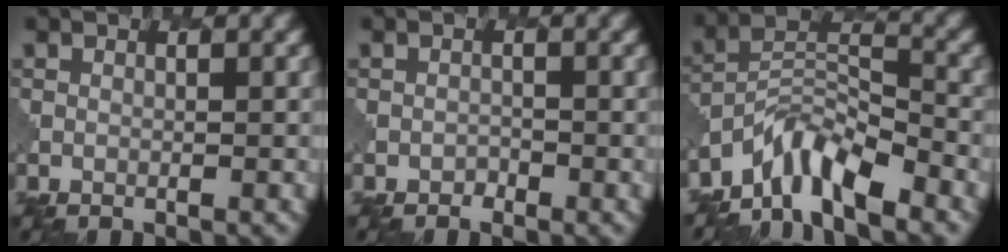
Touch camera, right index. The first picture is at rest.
{"total": 0.6, "force": [-0.3, 0.4, -0.3], "torque": [0.006, -0.002, -0.005]}
{"total": 5.9, "force": [-5.0, 1.6, 2.6], "torque": [-0.042, 0.000, -0.101]}